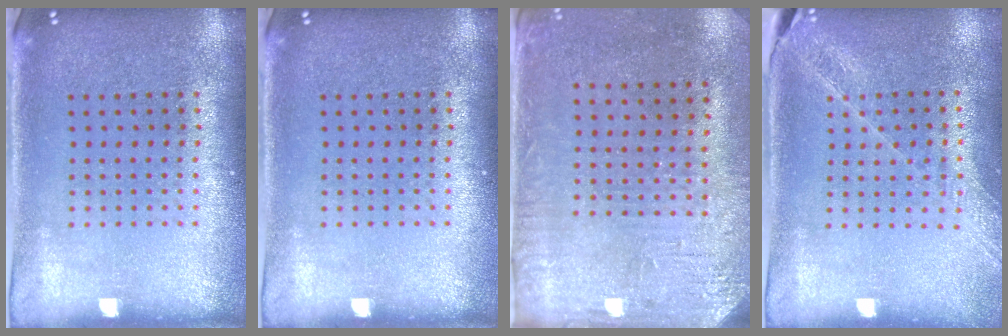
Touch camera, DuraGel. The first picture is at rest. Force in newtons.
{"total": 0.0}
{"total": 3.2, "press": 2.6, "slide": 1.8}
{"total": 1.6, "press": 1.6, "slide": 0.0}